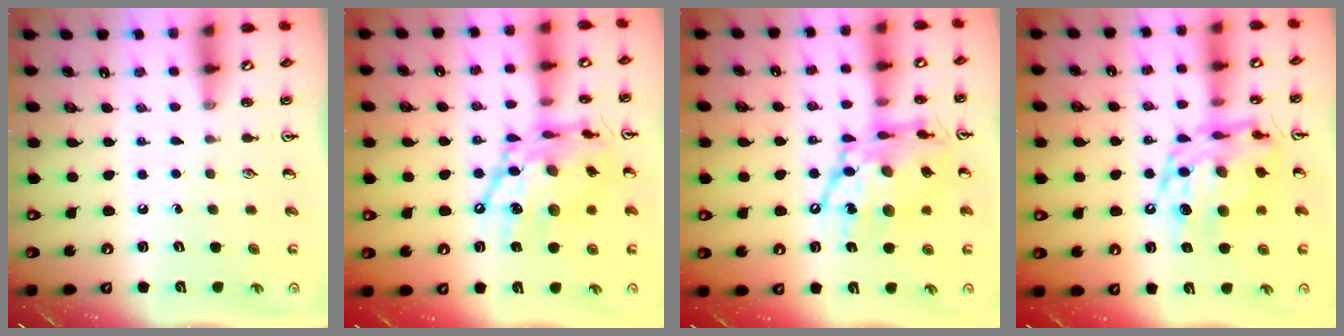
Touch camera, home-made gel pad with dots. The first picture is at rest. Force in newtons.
{"total": 18.8, "press": 18.8, "slide": 1.7}
{"total": 18.3, "press": 18.2, "slide": 1.8}
{"total": 14.8, "press": 14.7, "slide": 1.6}